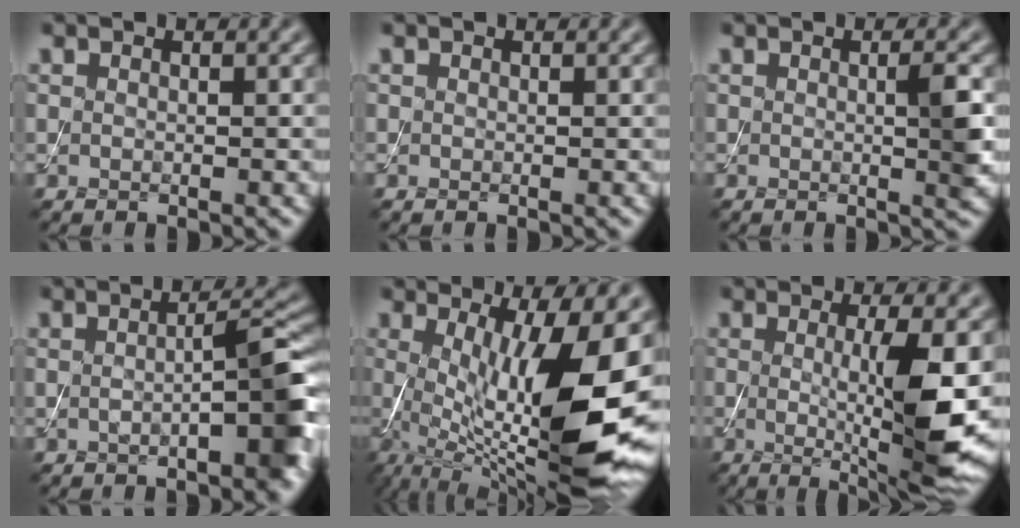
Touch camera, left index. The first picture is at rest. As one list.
[{"total": 0.0}, {"total": 2.3, "force": [0.0, 0.4, 2.3], "torque": [-0.033, -0.001, -0.002]}, {"total": 5.9, "force": [-0.7, 1.3, 5.7], "torque": [-0.072, 0.016, -0.015]}, {"total": 15.7, "force": [-0.9, 4.4, 15.0], "torque": [-0.228, 0.004, -0.011]}, {"total": 8.8, "force": [-0.3, 1.7, 8.6], "torque": [-0.126, -0.018, 0.001]}]